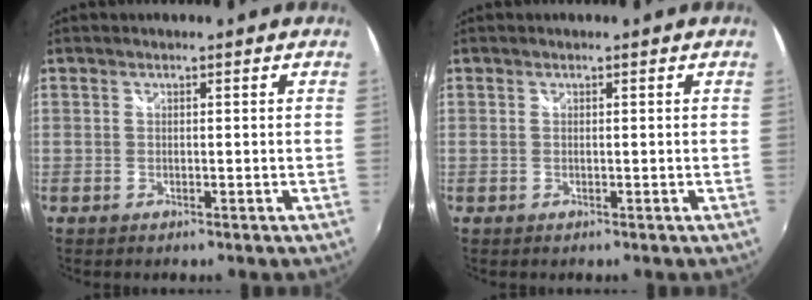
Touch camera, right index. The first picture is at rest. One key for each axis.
{"total": 0.0}